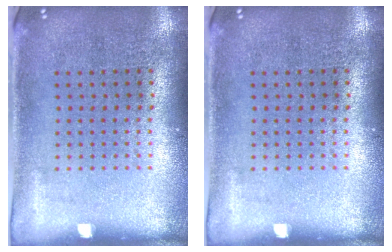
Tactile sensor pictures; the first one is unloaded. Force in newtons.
{"total": 0.0}